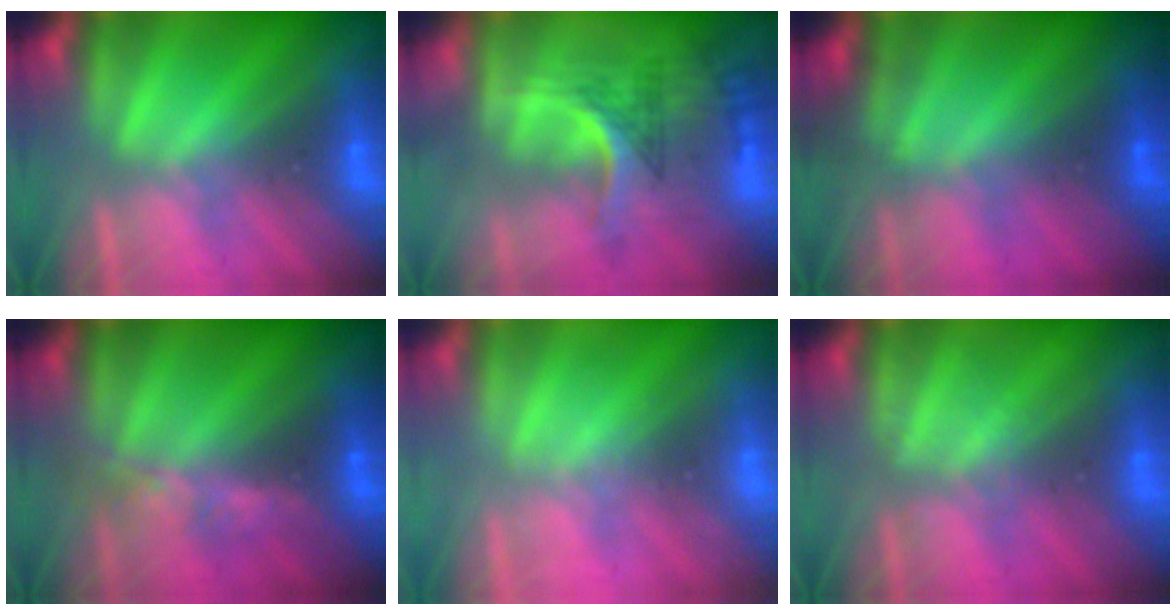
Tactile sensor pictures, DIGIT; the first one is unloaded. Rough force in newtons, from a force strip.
{"total": 2.9}
{"total": 4.7}
{"total": 9.1}
{"total": 2.3}
{"total": 1.8}